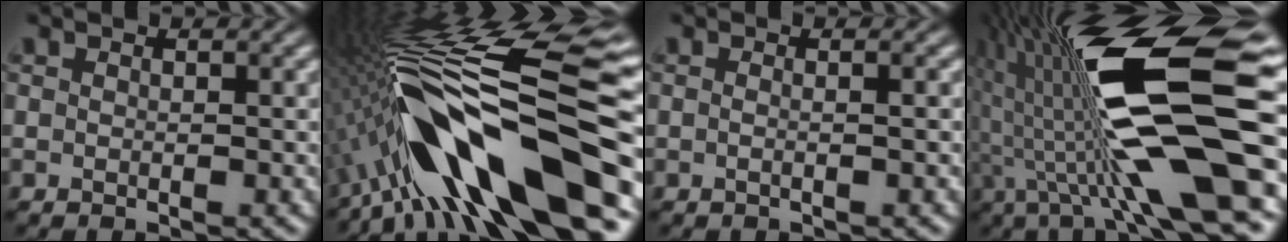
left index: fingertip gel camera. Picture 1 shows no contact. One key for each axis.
{"total": 17.1, "fx": -5.4, "fy": 3.9, "fz": 15.7, "tx": -0.268, "ty": 0.024, "tz": -0.090}
{"total": 2.0, "fx": 0.3, "fy": 1.0, "fz": 1.7, "tx": -0.004, "ty": -0.005, "tz": -0.021}
{"total": 16.6, "fx": 0.2, "fy": 3.8, "fz": 16.2, "tx": -0.274, "ty": 0.017, "tz": -0.004}